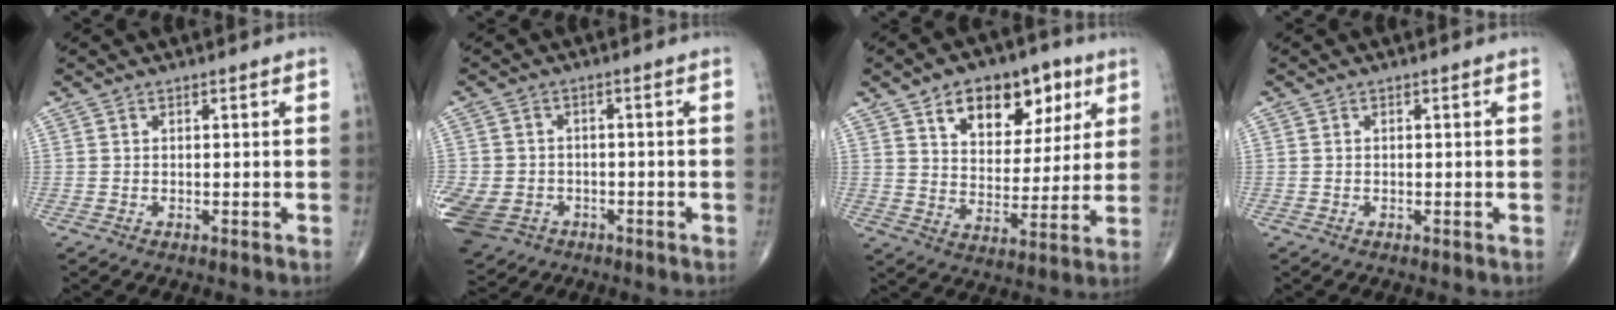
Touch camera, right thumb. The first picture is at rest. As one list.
[{"total": 14.7, "force": [-5.5, 11.7, 6.9], "torque": [-0.194, 0.012, -0.086]}, {"total": 15.6, "force": [7.6, 9.5, 9.7], "torque": [-0.098, -0.023, 0.121]}, {"total": 0.0}]